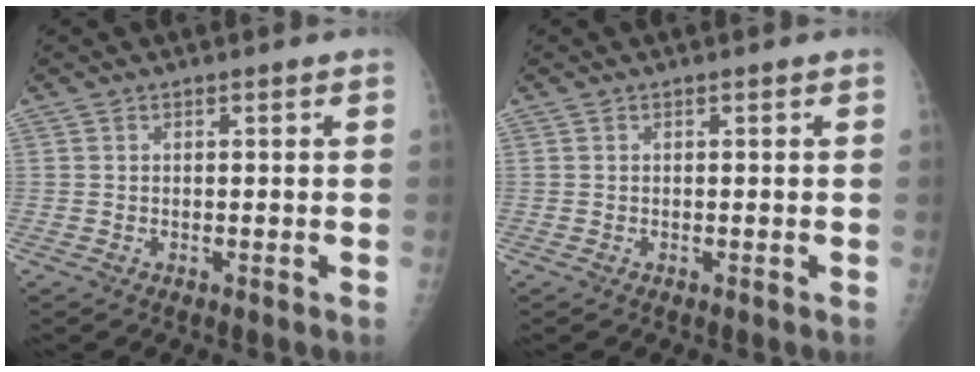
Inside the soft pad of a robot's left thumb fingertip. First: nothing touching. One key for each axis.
{"total": 0.0}